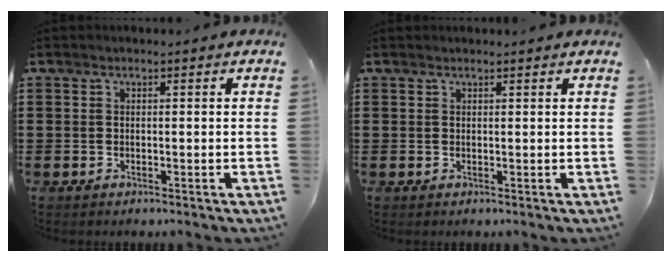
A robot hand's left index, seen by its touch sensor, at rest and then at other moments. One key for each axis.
{"total": 0.6, "fx": 0.5, "fy": 0.0, "fz": 0.1, "tx": -0.004, "ty": -0.001, "tz": 0.012}